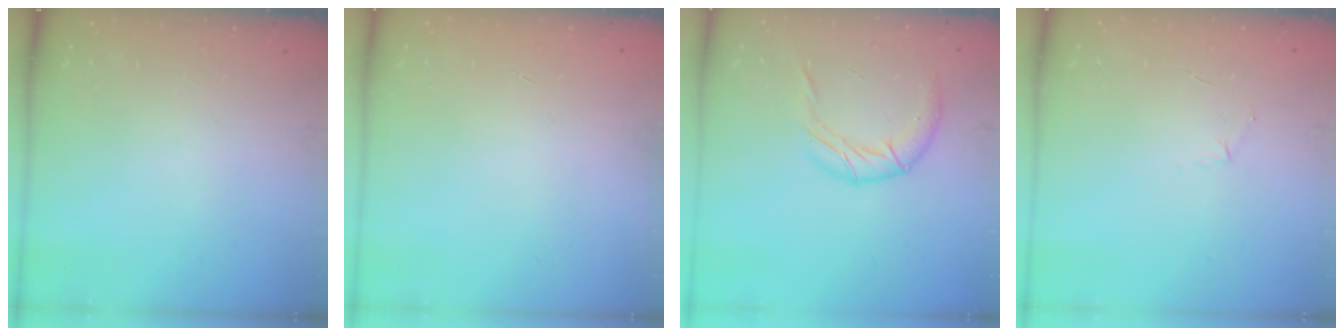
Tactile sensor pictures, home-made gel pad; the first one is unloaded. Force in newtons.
{"total": 0.0}
{"total": 10.8, "press": 10.7, "slide": 1.3}
{"total": 3.2, "press": 3.1, "slide": 0.8}